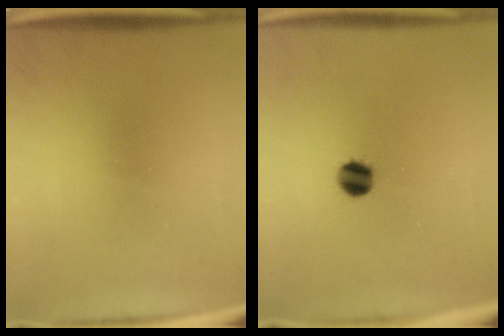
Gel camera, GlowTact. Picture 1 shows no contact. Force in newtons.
{"total": 5.0}